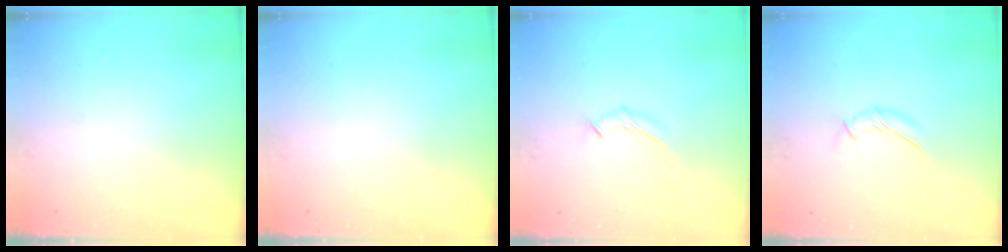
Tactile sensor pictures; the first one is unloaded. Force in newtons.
{"total": 0.0}
{"total": 6.7, "press": 6.6, "slide": 1.2}
{"total": 7.7, "press": 7.6, "slide": 0.8}